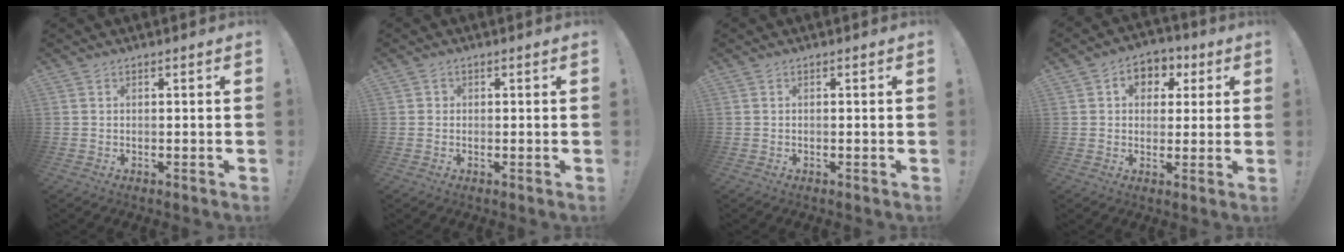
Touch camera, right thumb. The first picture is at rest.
{"total": 1.0, "force": [0.1, 0.9, 0.2], "torque": [-0.009, 0.005, 0.003]}
{"total": 0.0}
{"total": 7.3, "force": [1.6, 6.3, 3.2], "torque": [-0.037, 0.001, 0.031]}